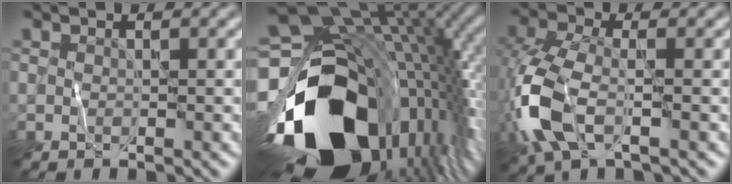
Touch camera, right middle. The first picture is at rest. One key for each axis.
{"total": 19.7, "fx": -5.9, "fy": 11.9, "fz": 14.5, "tx": -0.265, "ty": -0.062, "tz": -0.072}
{"total": 7.6, "fx": -2.4, "fy": 3.7, "fz": 6.1, "tx": -0.164, "ty": -0.002, "tz": -0.063}